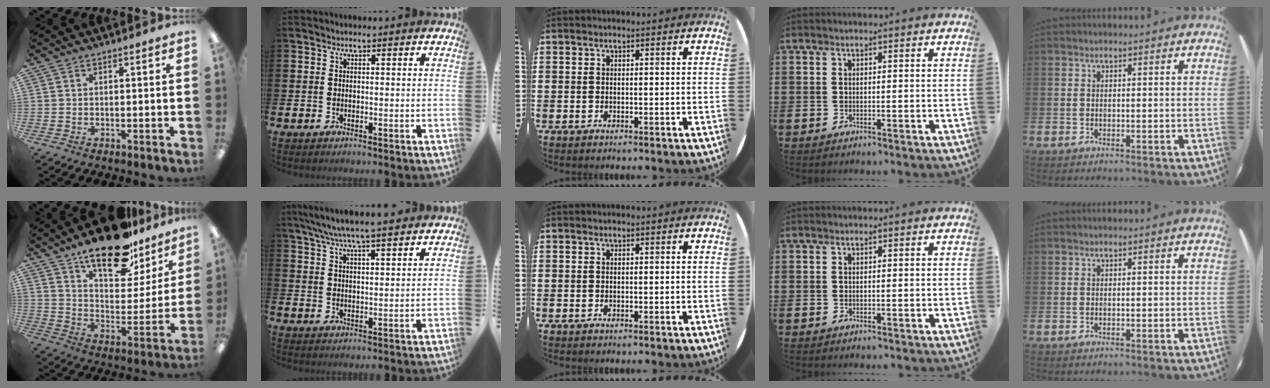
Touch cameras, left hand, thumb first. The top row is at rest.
{"thumb": {"total": 20.8, "force": [15.7, 8.3, 10.8], "torque": [-0.167, -0.104, 0.269]}, "index": {"total": 6.7, "force": [6.2, 0.5, 2.6], "torque": [-0.064, -0.020, 0.110]}}